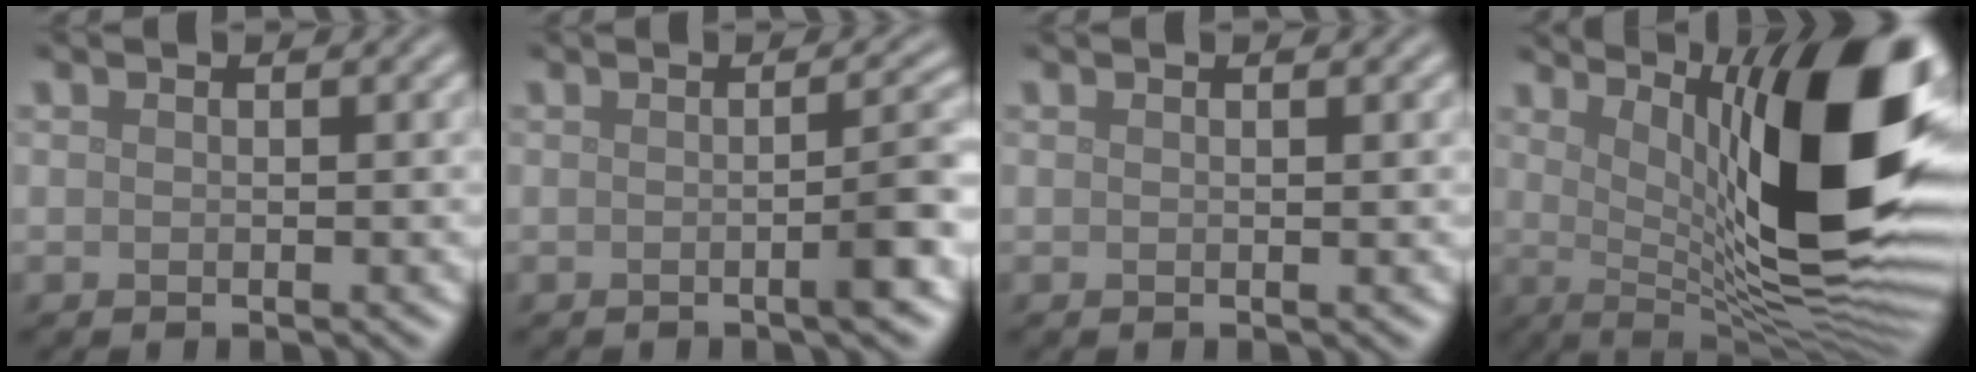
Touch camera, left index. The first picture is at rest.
{"total": 3.3, "force": [-0.7, 0.6, 3.1], "torque": [-0.037, 0.004, -0.016]}
{"total": 0.0}
{"total": 16.4, "force": [4.5, 4.9, 15.0], "torque": [-0.173, 0.004, 0.072]}